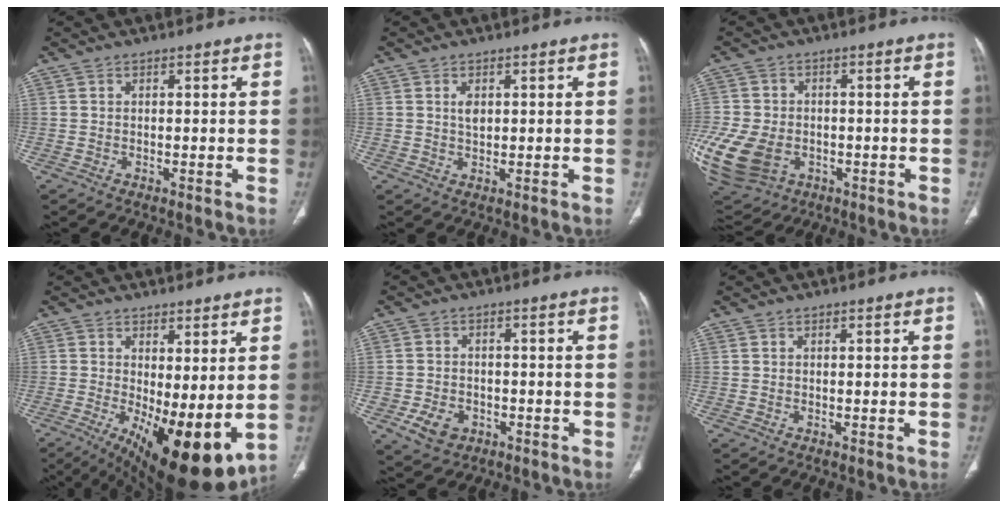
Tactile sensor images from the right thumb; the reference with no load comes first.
{"total": 2.3, "force": [0.7, 1.4, 1.8], "torque": [-0.027, -0.004, 0.013]}
{"total": 20.6, "force": [-5.5, 15.5, 12.5], "torque": [-0.316, -0.001, -0.076]}
{"total": 15.5, "force": [-1.9, 5.8, 14.2], "torque": [-0.227, -0.031, -0.007]}
{"total": 6.1, "force": [-2.4, 4.8, 2.9], "torque": [-0.043, 0.015, -0.031]}
{"total": 0.0}